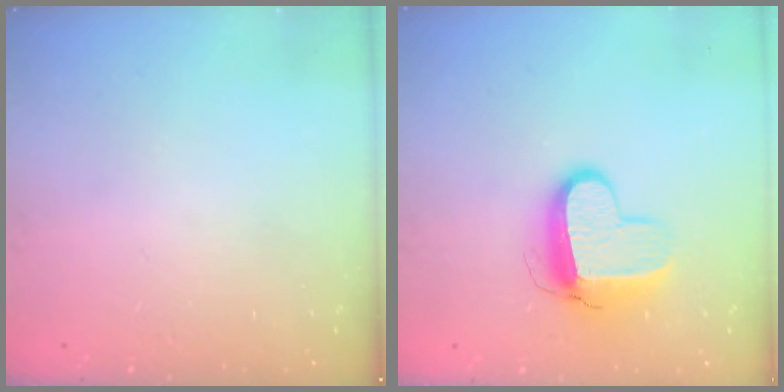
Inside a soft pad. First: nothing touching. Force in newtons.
{"total": 11.1, "press": 11.0, "slide": 1.0}